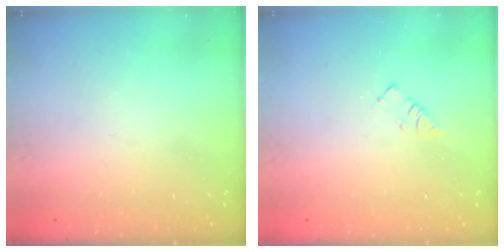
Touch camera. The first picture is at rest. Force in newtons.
{"total": 2.9, "press": 2.9, "slide": 0.4}